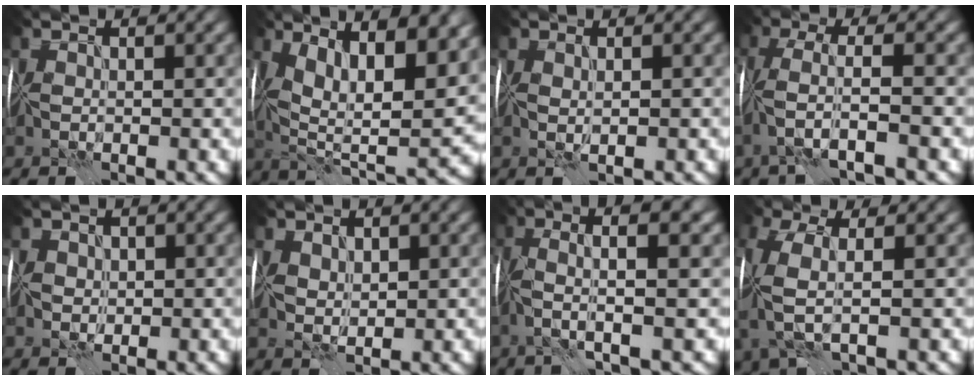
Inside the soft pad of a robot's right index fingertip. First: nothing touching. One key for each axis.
{"total": 15.3, "fx": 5.7, "fy": 6.6, "fz": 12.6, "tx": -0.203, "ty": 0.018, "tz": 0.101}
{"total": 0.9, "fx": 0.3, "fy": 0.2, "fz": 0.8, "tx": -0.014, "ty": 0.002, "tz": 0.007}
{"total": 3.5, "fx": -1.5, "fy": 0.4, "fz": 3.2, "tx": -0.067, "ty": 0.010, "tz": -0.037}
{"total": 1.6, "fx": 0.2, "fy": 1.5, "fz": 0.7, "tx": -0.008, "ty": 0.003, "tz": 0.000}
{"total": 2.1, "fx": 1.0, "fy": 1.4, "fz": 1.3, "tx": -0.026, "ty": 0.001, "tz": 0.019}
{"total": 5.2, "fx": 0.2, "fy": 0.8, "fz": 5.2, "tx": -0.097, "ty": 0.024, "tz": -0.006}
{"total": 5.3, "fx": -0.8, "fy": 2.3, "fz": 4.6, "tx": -0.127, "ty": -0.007, "tz": -0.020}